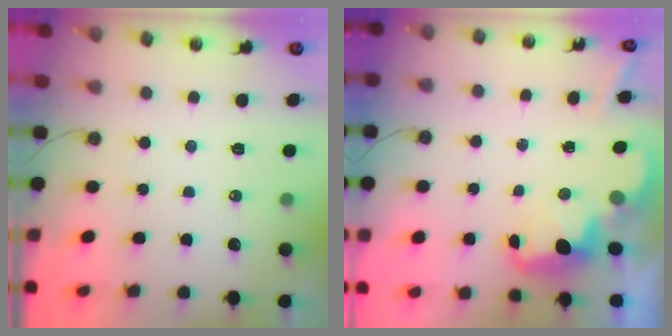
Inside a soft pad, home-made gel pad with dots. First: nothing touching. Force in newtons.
{"total": 2.6, "press": 2.6, "slide": 0.5}